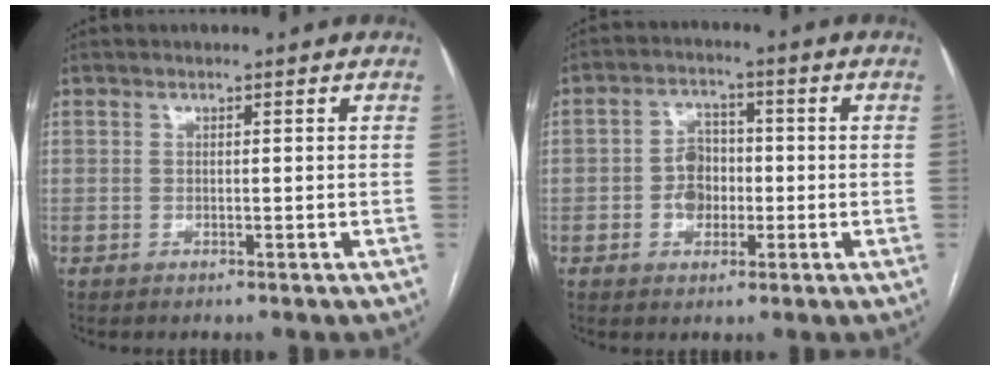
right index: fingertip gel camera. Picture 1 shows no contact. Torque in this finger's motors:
{"motor_torque": [0.76, -0.09, 0.21, 0.06]}